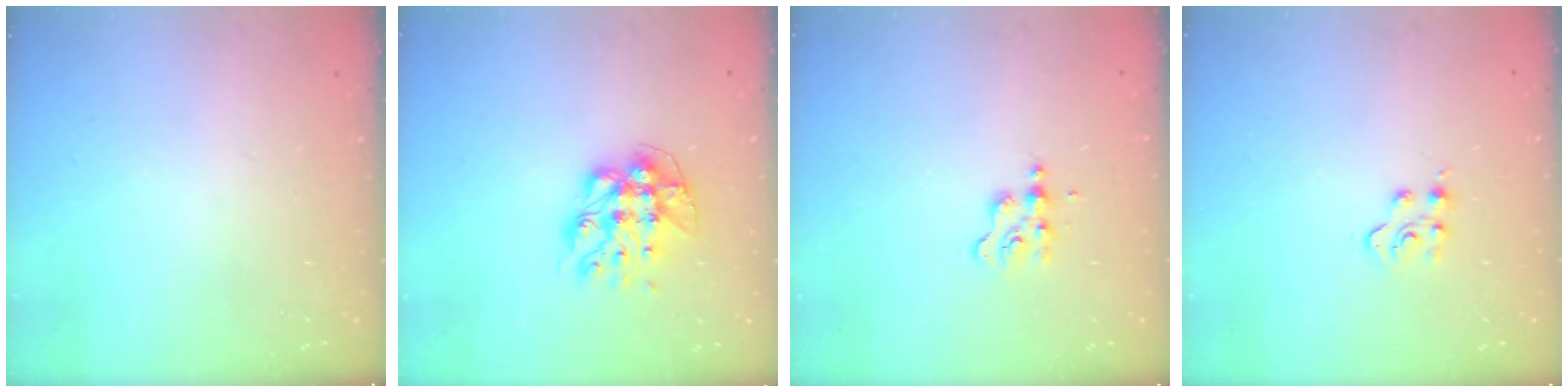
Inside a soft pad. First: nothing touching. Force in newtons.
{"total": 11.7, "press": 11.6, "slide": 1.1}
{"total": 2.7, "press": 2.6, "slide": 0.4}
{"total": 4.7, "press": 4.7, "slide": 0.5}